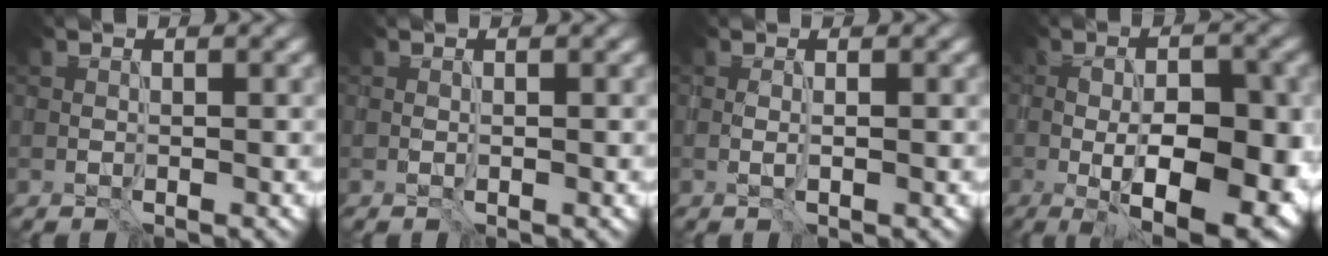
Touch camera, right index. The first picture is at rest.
{"total": 0.0}
{"total": 0.6, "force": [0.2, -0.1, 0.6], "torque": [-0.011, 0.001, 0.002]}
{"total": 12.3, "force": [-3.2, 4.9, 10.7], "torque": [-0.127, 0.000, -0.041]}